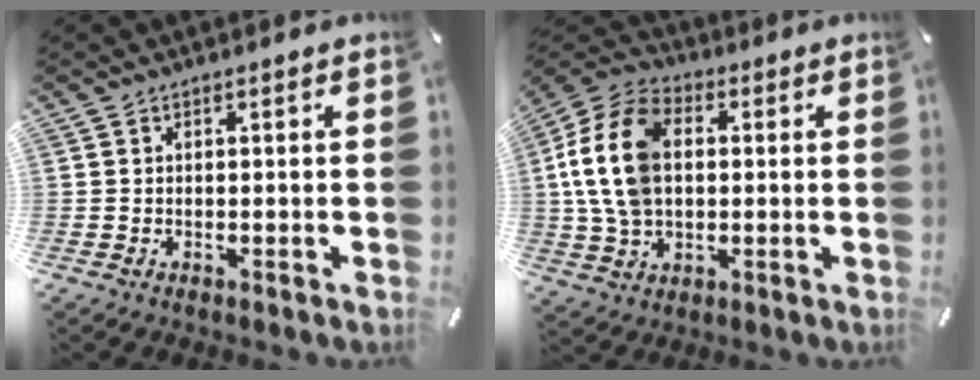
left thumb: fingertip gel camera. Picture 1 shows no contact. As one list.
[{"total": 15.4, "force": [1.2, 11.1, 10.5], "torque": [-0.247, 0.016, 0.022]}]